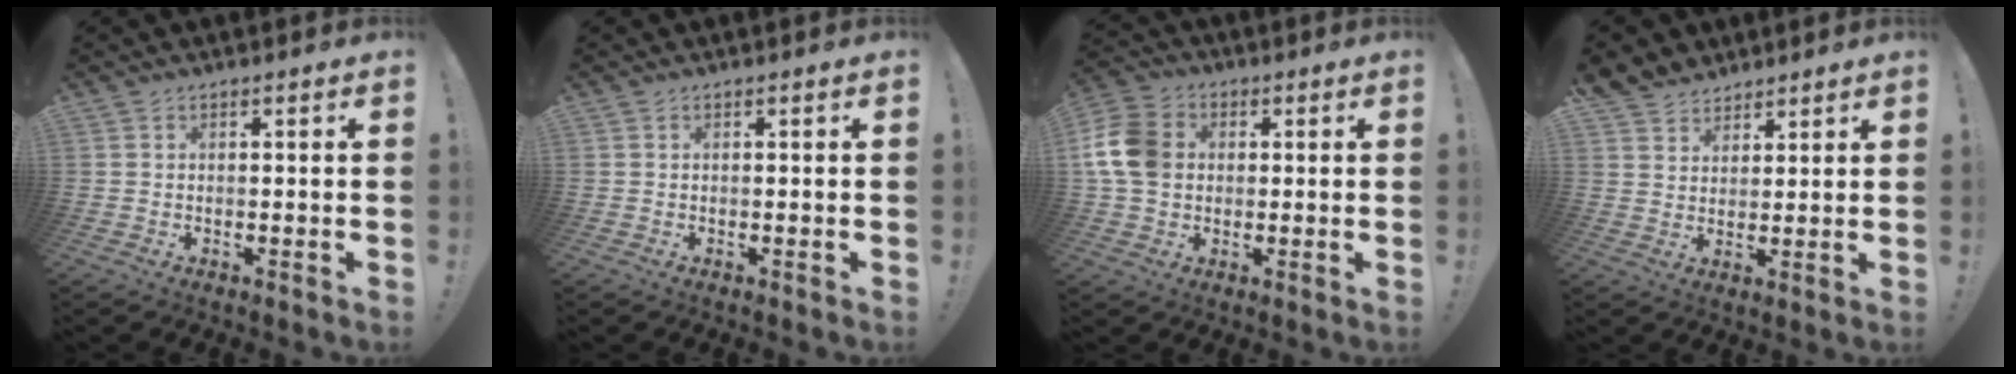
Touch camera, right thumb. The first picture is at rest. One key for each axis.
{"total": 0.0}
{"total": 12.8, "fx": 1.2, "fy": 10.0, "fz": 7.9, "tx": -0.143, "ty": 0.008, "tz": 0.027}
{"total": 5.7, "fx": 4.4, "fy": 3.6, "fz": 0.0, "tx": -0.008, "ty": -0.033, "tz": 0.087}